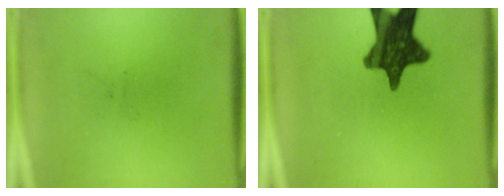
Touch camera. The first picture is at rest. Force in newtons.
{"total": 13.4}